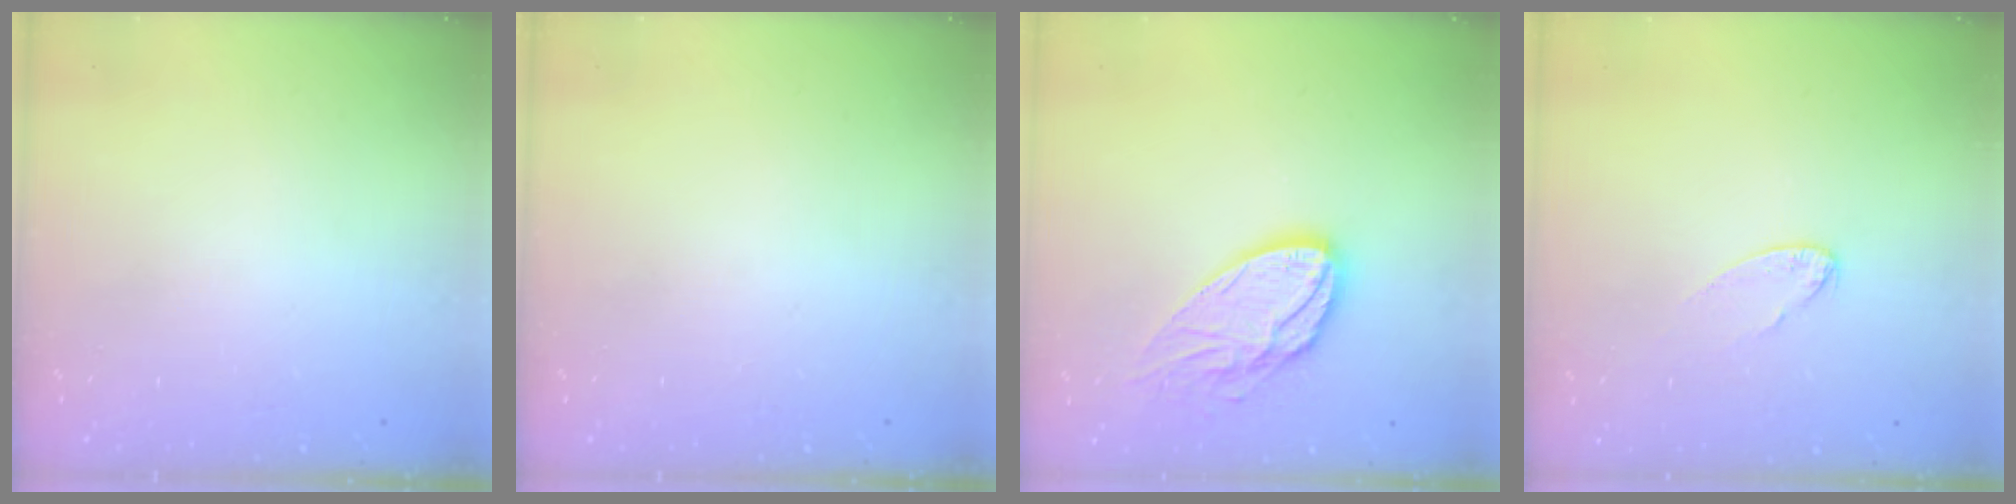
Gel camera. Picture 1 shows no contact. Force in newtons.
{"total": 0.0}
{"total": 14.6, "press": 14.5, "slide": 1.2}
{"total": 6.0, "press": 6.0, "slide": 0.5}